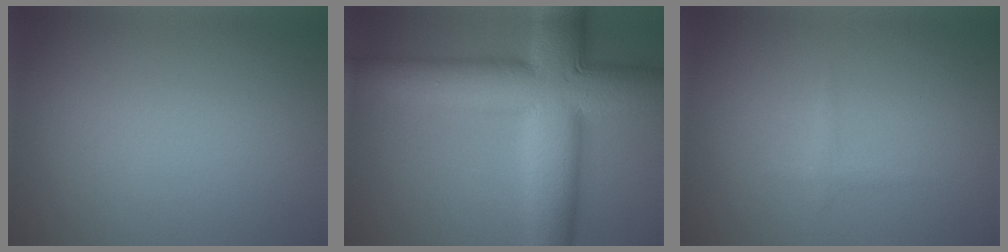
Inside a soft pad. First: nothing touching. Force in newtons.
{"total": 13.8, "press": 13.8, "slide": 0.5}
{"total": 0.7, "press": 0.7, "slide": 0.0}